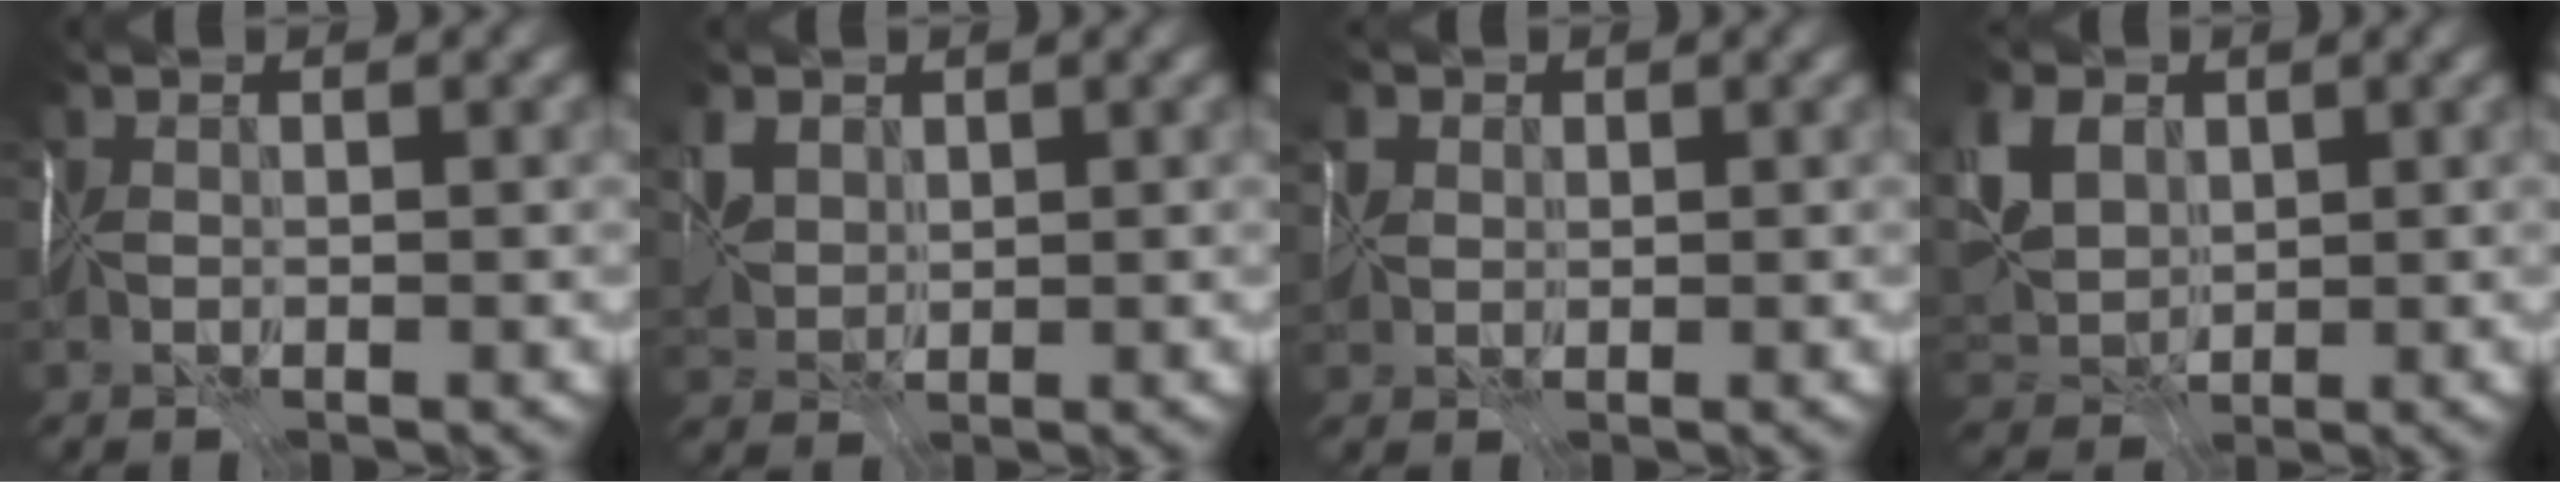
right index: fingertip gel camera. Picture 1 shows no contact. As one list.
[{"total": 2.3, "force": [1.6, 1.3, 1.0], "torque": [-0.028, 0.003, 0.030]}, {"total": 2.4, "force": [1.1, 1.8, 1.1], "torque": [-0.034, 0.013, 0.021]}, {"total": 5.6, "force": [2.1, 3.8, 3.4], "torque": [-0.089, 0.013, 0.042]}]